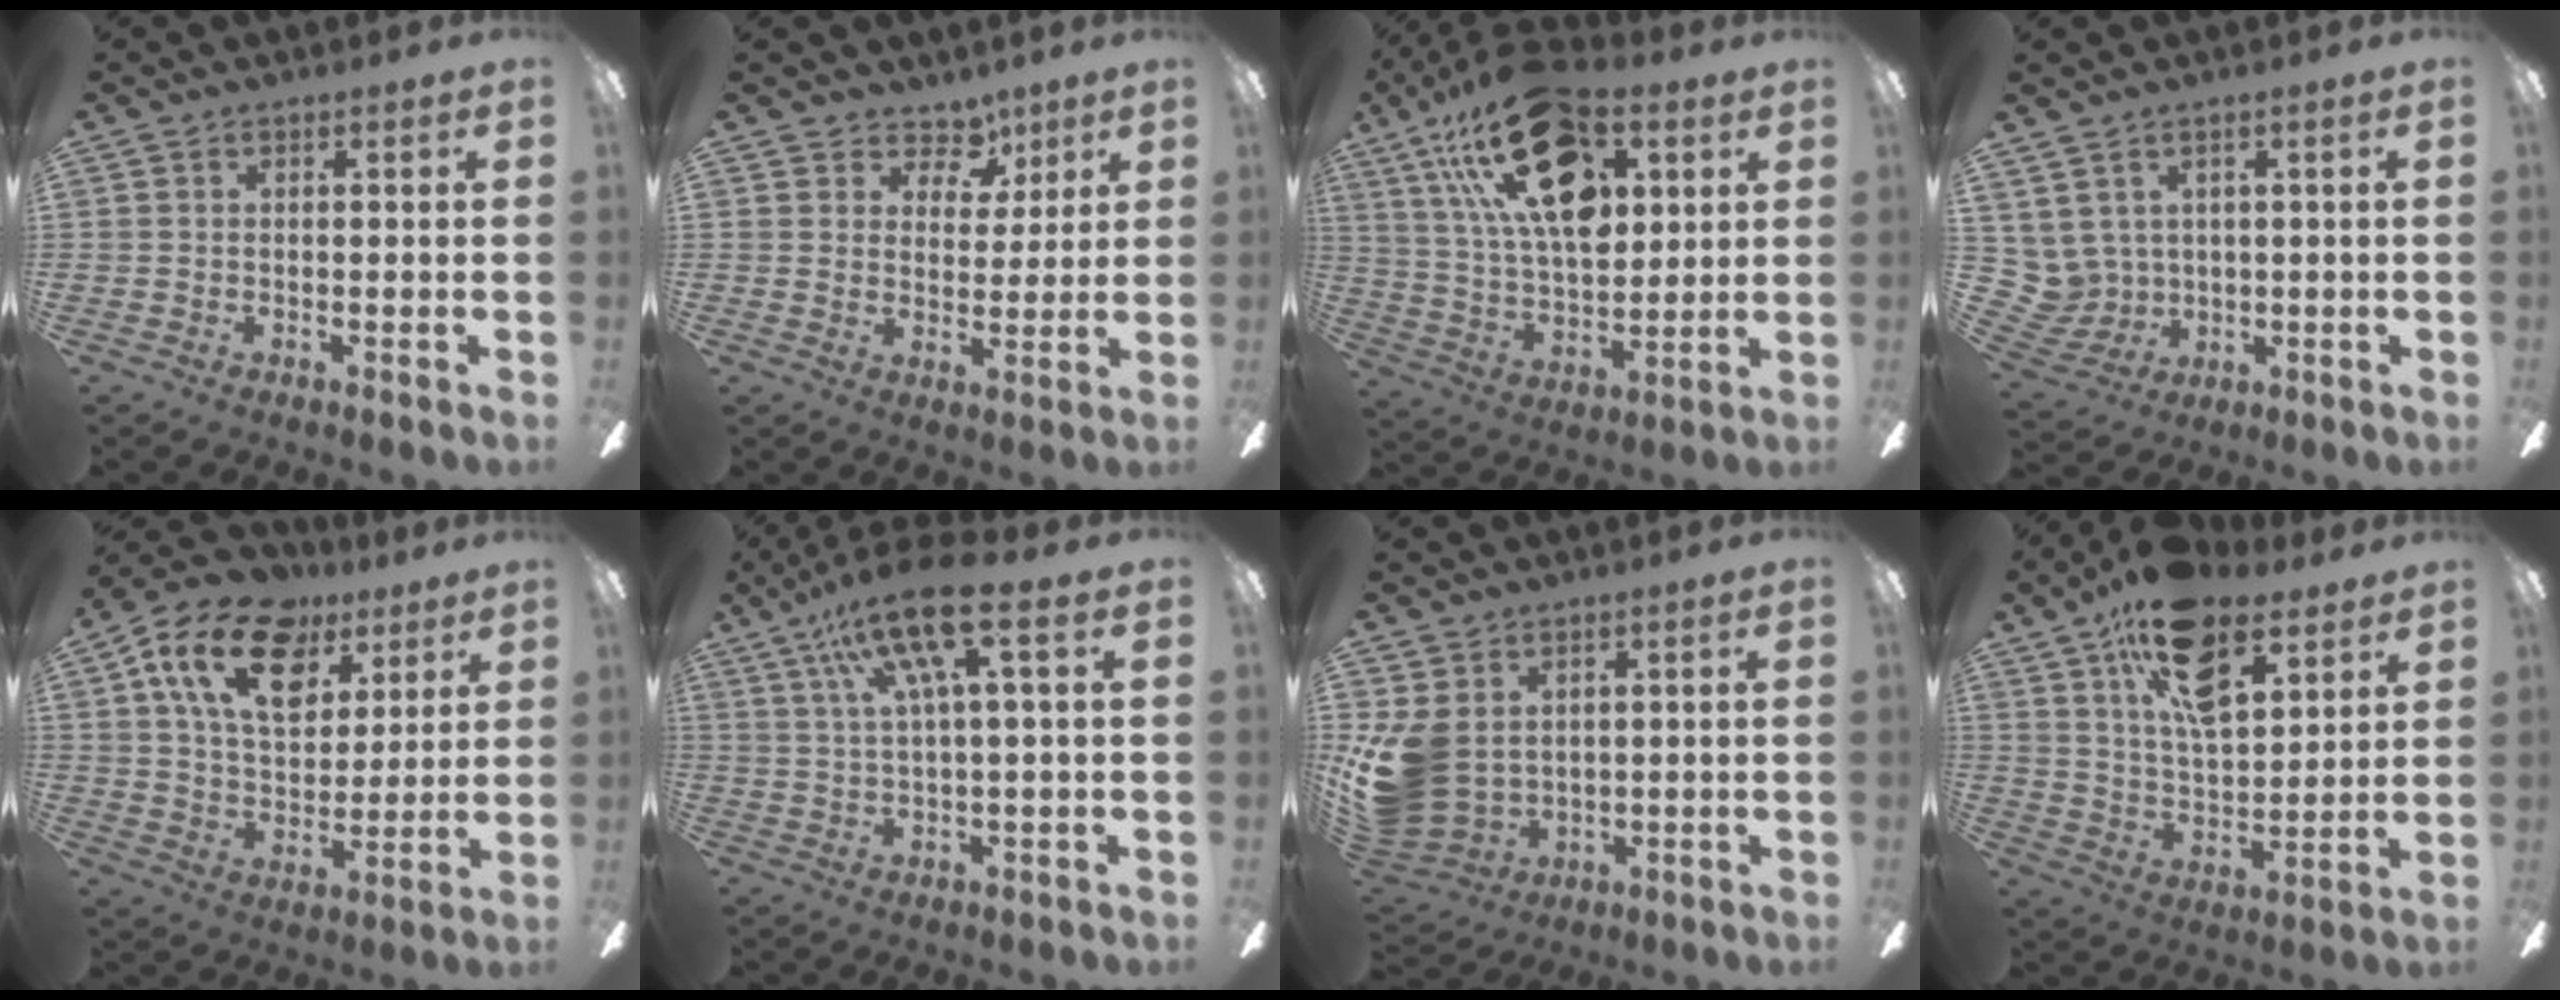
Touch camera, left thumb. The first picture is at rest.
{"total": 7.9, "force": [5.6, 5.1, 2.4], "torque": [-0.024, -0.041, 0.102]}
{"total": 25.8, "force": [12.4, 13.6, 18.2], "torque": [-0.319, -0.043, 0.212]}
{"total": 6.4, "force": [3.5, 5.3, 0.7], "torque": [-0.065, -0.024, 0.074]}
{"total": 19.0, "force": [10.0, 11.5, 11.3], "torque": [-0.189, -0.030, 0.179]}
{"total": 14.8, "force": [7.1, 3.6, 12.5], "torque": [-0.233, -0.017, 0.117]}
{"total": 11.5, "force": [1.8, 9.4, 6.4], "torque": [-0.166, -0.014, 0.037]}
{"total": 18.2, "force": [11.1, 9.0, 11.4], "torque": [-0.193, -0.040, 0.194]}